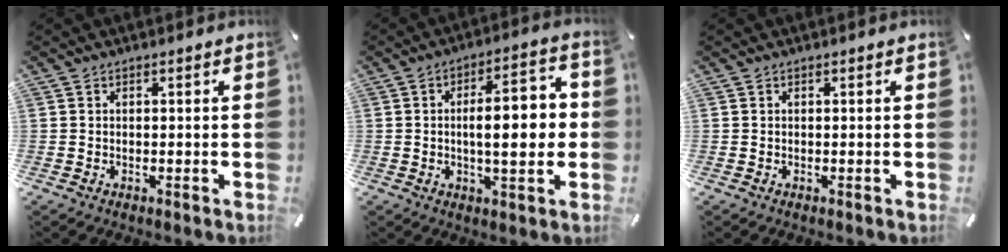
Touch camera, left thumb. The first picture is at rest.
{"total": 12.5, "force": [-0.4, 4.5, 11.6], "torque": [-0.159, 0.000, -0.014]}
{"total": 0.0}